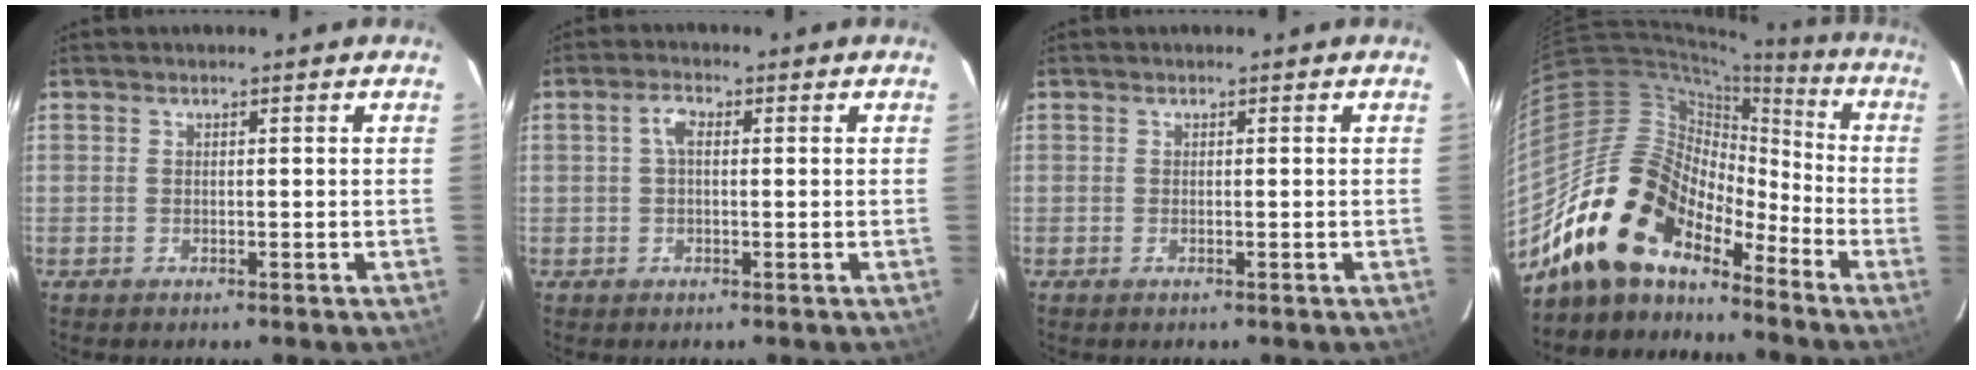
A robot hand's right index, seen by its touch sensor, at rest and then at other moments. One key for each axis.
{"total": 2.5, "fx": 0.4, "fy": 1.2, "fz": 2.2, "tx": -0.045, "ty": 0.009, "tz": 0.007}
{"total": 0.0}
{"total": 16.6, "fx": -13.1, "fy": 7.6, "fz": 6.8, "tx": -0.129, "ty": 0.014, "tz": -0.250}